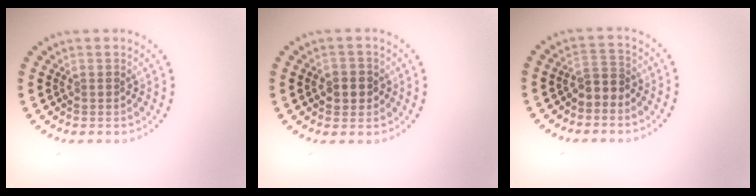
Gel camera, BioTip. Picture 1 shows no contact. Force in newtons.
{"total": 2.3, "press": 2.2, "slide": 0.5}
{"total": 1.9, "press": 1.6, "slide": 1.0}